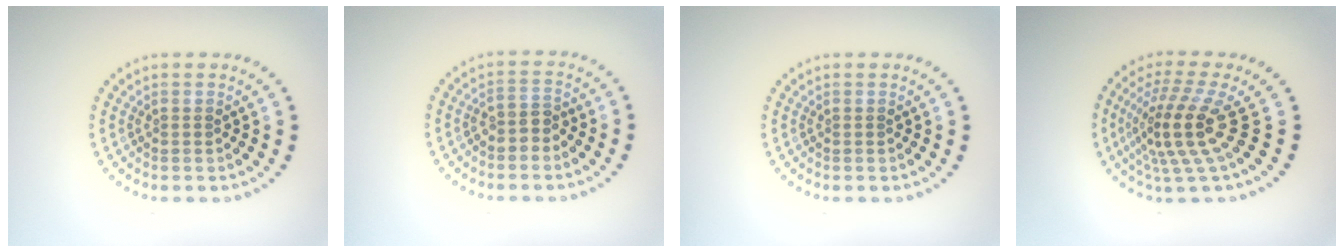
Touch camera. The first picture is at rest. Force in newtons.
{"total": 1.8, "press": 1.6, "slide": 0.9}
{"total": 0.0}
{"total": 5.0, "press": 3.6, "slide": 3.4}